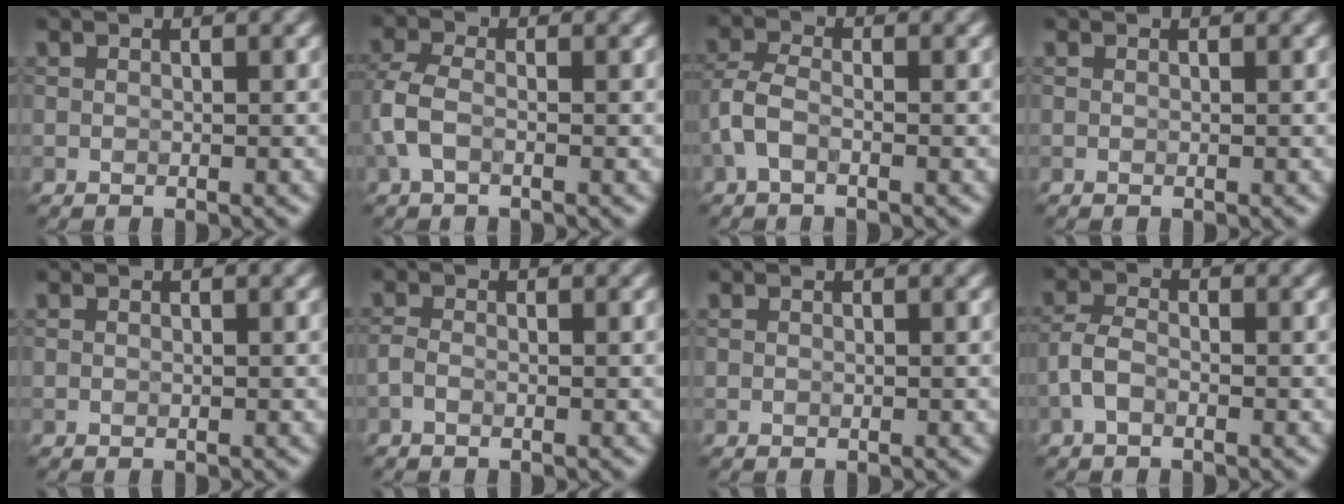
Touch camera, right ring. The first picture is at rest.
{"total": 2.9, "force": [-1.0, 1.4, 2.3], "torque": [-0.061, 0.004, -0.030]}
{"total": 2.7, "force": [-1.2, 1.3, 2.0], "torque": [-0.049, 0.005, -0.035]}
{"total": 0.0}
{"total": 0.0}
{"total": 0.9, "force": [-0.6, 0.4, 0.6], "torque": [-0.017, -0.001, -0.015]}
{"total": 0.0}
{"total": 2.1, "force": [-1.1, 1.0, 1.5], "torque": [-0.032, 0.005, -0.030]}